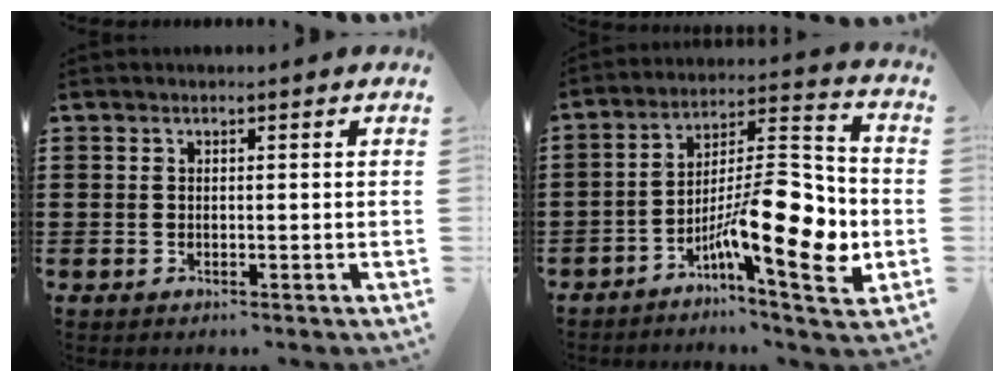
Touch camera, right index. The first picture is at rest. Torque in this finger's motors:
{"motor_torque": [0.64, -0.37, 0.58, 0.21]}